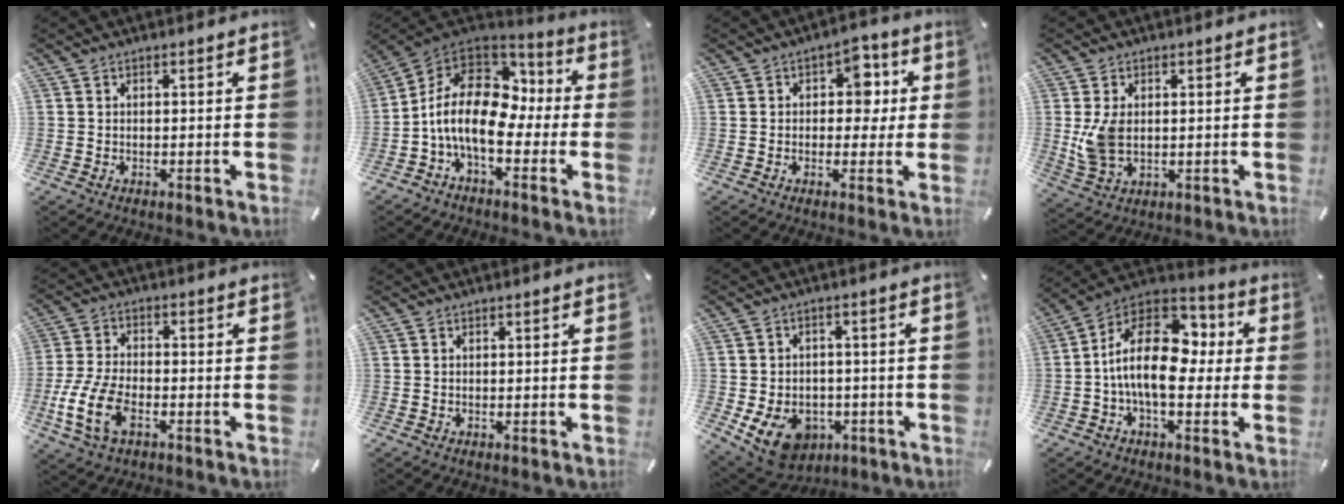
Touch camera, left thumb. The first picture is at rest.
{"total": 16.2, "force": [-2.5, 9.8, 12.6], "torque": [-0.252, 0.013, -0.043]}
{"total": 7.5, "force": [1.0, 5.6, 4.8], "torque": [-0.046, -0.002, 0.007]}
{"total": 7.3, "force": [0.8, 4.9, 5.3], "torque": [-0.111, -0.006, 0.012]}
{"total": 10.5, "force": [-4.3, 6.0, 7.6], "torque": [-0.174, 0.002, -0.080]}
{"total": 0.0}
{"total": 10.4, "force": [-4.2, 7.8, 5.5], "torque": [-0.106, 0.021, -0.072]}
{"total": 18.2, "force": [-0.2, 11.1, 14.5], "torque": [-0.272, 0.005, -0.003]}